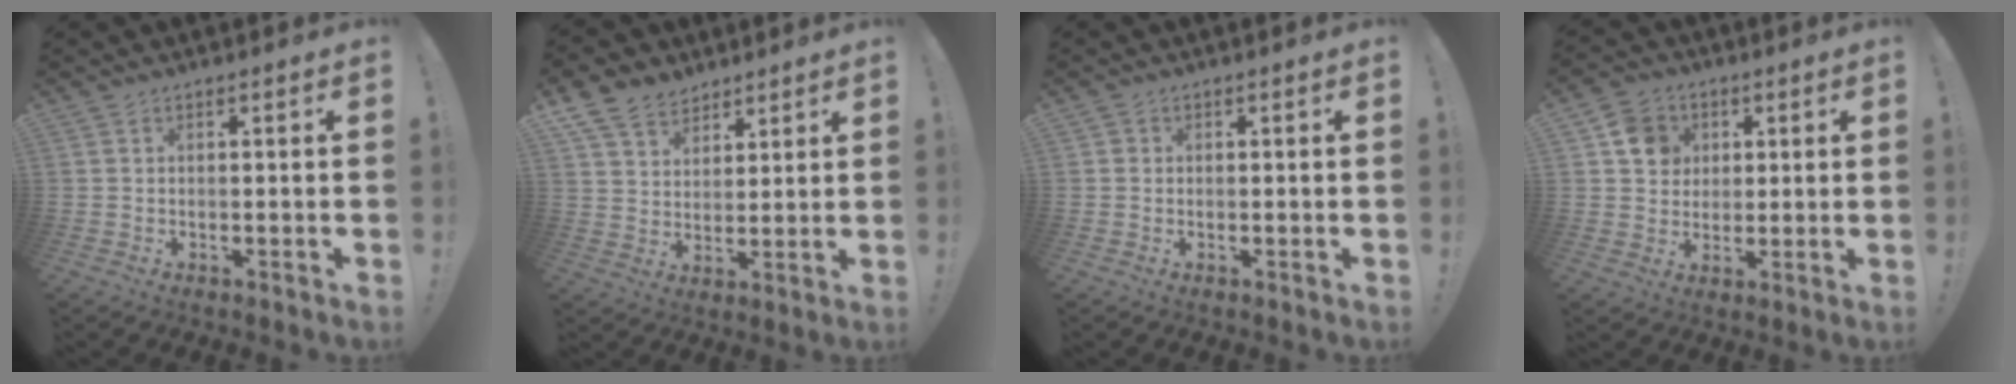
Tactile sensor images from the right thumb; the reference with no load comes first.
{"total": 10.0, "force": [7.3, 6.3, 2.7], "torque": [-0.059, -0.046, 0.146]}
{"total": 0.8, "force": [0.2, 0.8, 0.2], "torque": [-0.005, 0.003, 0.004]}
{"total": 9.6, "force": [3.2, 8.6, 2.9], "torque": [-0.028, -0.015, 0.063]}